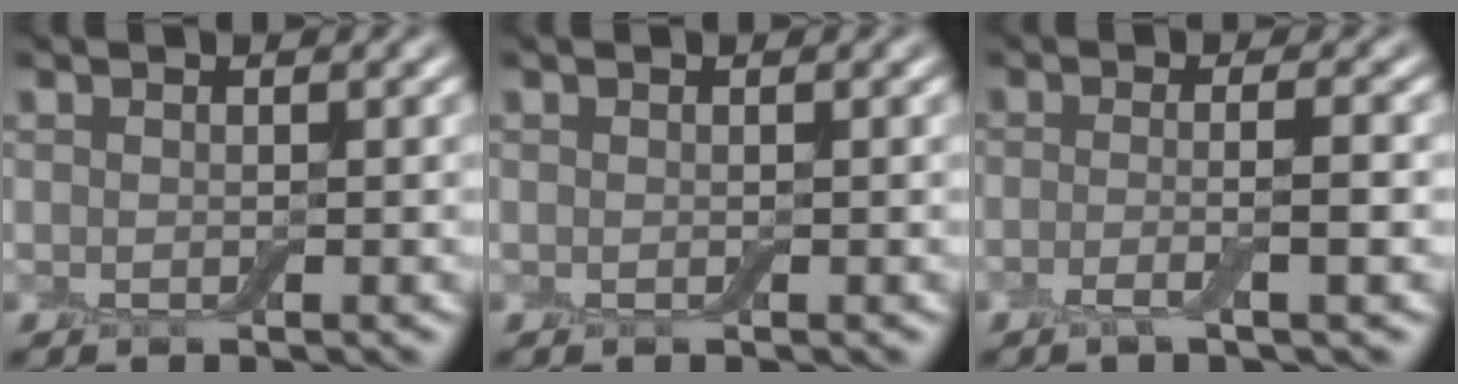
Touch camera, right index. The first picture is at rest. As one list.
[{"total": 0.0}, {"total": 2.9, "force": [-0.9, 0.6, 2.7], "torque": [-0.042, -0.003, -0.026]}]